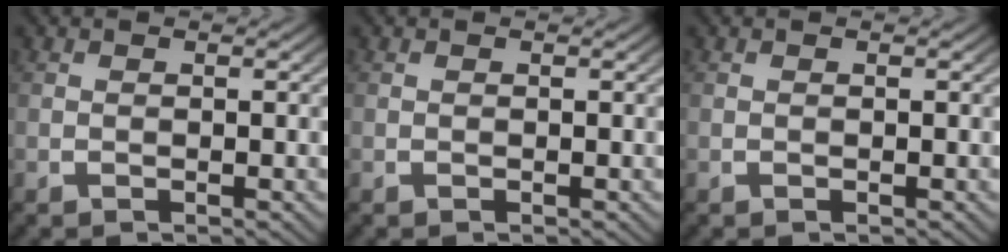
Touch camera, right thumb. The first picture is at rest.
{"total": 0.0}
{"total": 0.0}